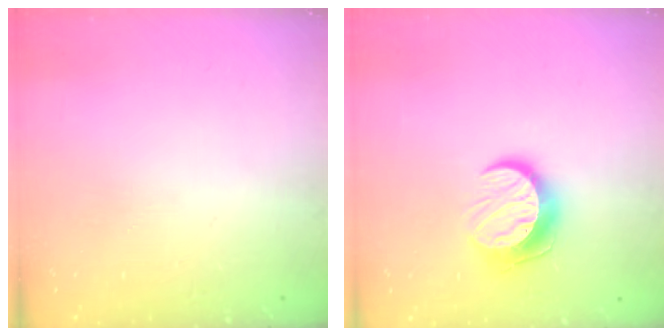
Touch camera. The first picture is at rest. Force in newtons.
{"total": 10.6, "press": 10.6, "slide": 0.5}